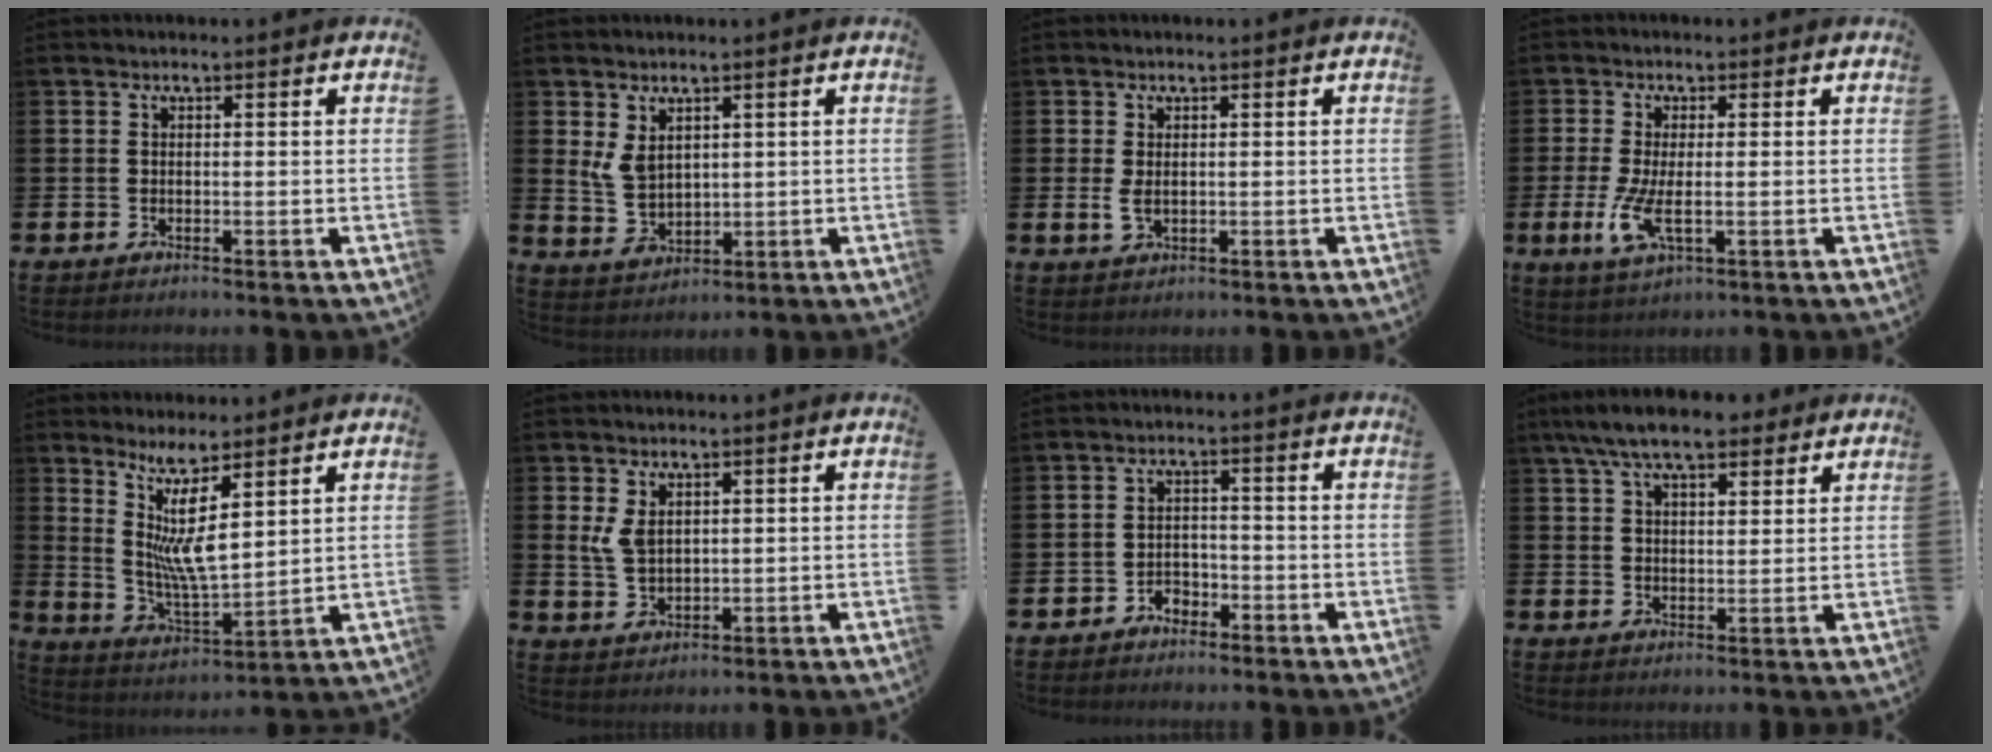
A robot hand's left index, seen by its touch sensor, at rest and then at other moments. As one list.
[{"total": 4.4, "force": [2.3, 2.7, 2.6], "torque": [-0.051, -0.004, 0.042]}, {"total": 2.0, "force": [0.3, 0.9, 1.7], "torque": [-0.027, -0.001, 0.003]}, {"total": 4.8, "force": [-0.6, 1.4, 4.5], "torque": [-0.091, -0.009, -0.012]}, {"total": 7.7, "force": [4.8, 1.0, 5.9], "torque": [-0.123, -0.036, 0.082]}, {"total": 3.8, "force": [1.7, 2.2, 2.6], "torque": [-0.042, -0.001, 0.028]}, {"total": 2.2, "force": [-1.8, 1.1, 0.3], "torque": [-0.016, 0.006, -0.040]}, {"total": 7.5, "force": [6.5, 2.1, 3.2], "torque": [-0.080, -0.014, 0.120]}]